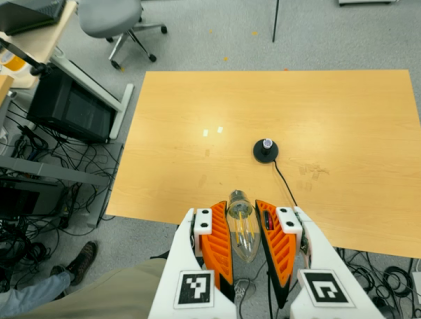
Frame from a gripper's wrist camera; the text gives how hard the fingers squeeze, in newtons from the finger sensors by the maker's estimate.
{"total": 20.4, "left": 21.8, "right": 19.1}